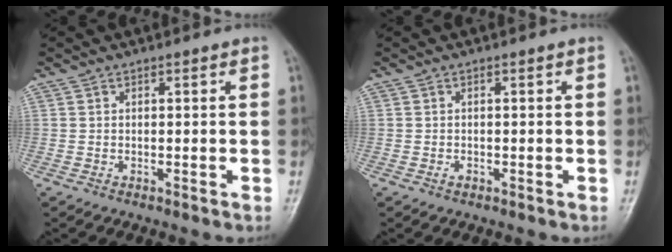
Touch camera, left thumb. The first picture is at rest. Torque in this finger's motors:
{"motor_torque": [-0.04, 0.30, 0.39, 0.10, 0.00]}